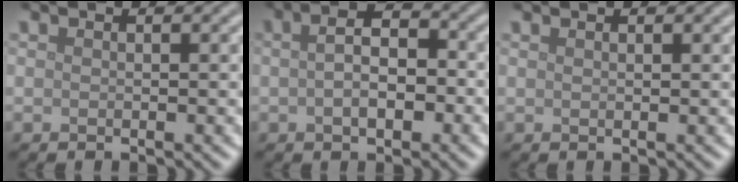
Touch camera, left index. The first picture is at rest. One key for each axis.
{"total": 4.4, "fx": -0.1, "fy": 2.4, "fz": 3.7, "tx": -0.053, "ty": 0.003, "tz": -0.004}
{"total": 0.7, "fx": 0.6, "fy": 0.1, "fz": 0.4, "tx": -0.006, "ty": 0.001, "tz": 0.008}